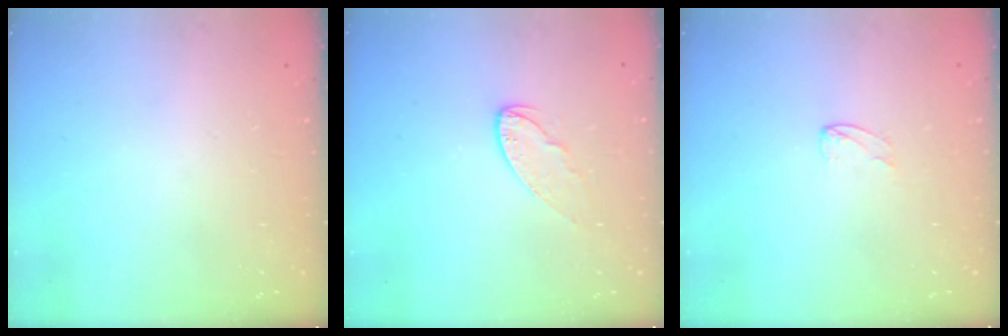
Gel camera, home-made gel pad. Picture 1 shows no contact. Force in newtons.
{"total": 7.3, "press": 7.3, "slide": 0.5}
{"total": 2.0, "press": 2.0, "slide": 0.2}